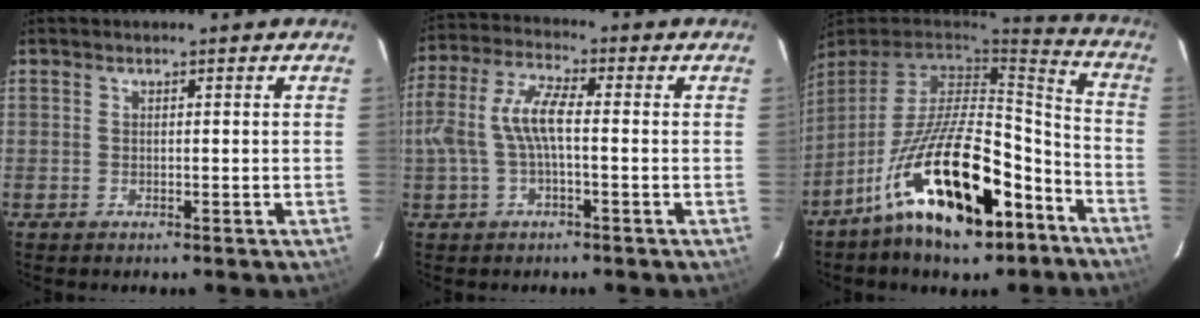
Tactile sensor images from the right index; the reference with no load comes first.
{"total": 8.5, "force": [-1.0, 2.8, 7.9], "torque": [-0.173, 0.013, -0.014]}
{"total": 22.5, "force": [-12.9, 8.9, 16.1], "torque": [-0.282, 0.000, -0.204]}